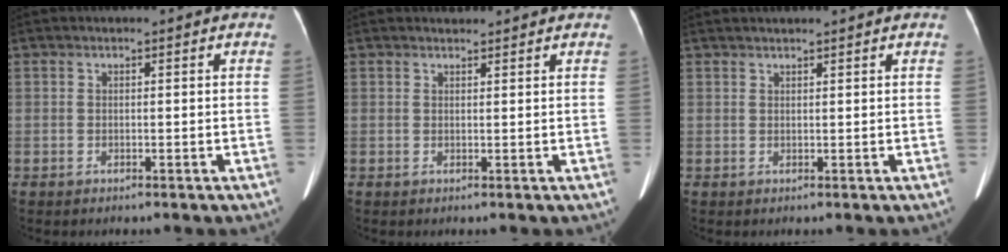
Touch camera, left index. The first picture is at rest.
{"total": 1.2, "force": [1.2, 0.1, 0.0], "torque": [-0.010, 0.008, 0.024]}
{"total": 2.7, "force": [2.5, 0.0, 1.1], "torque": [-0.011, 0.024, 0.042]}